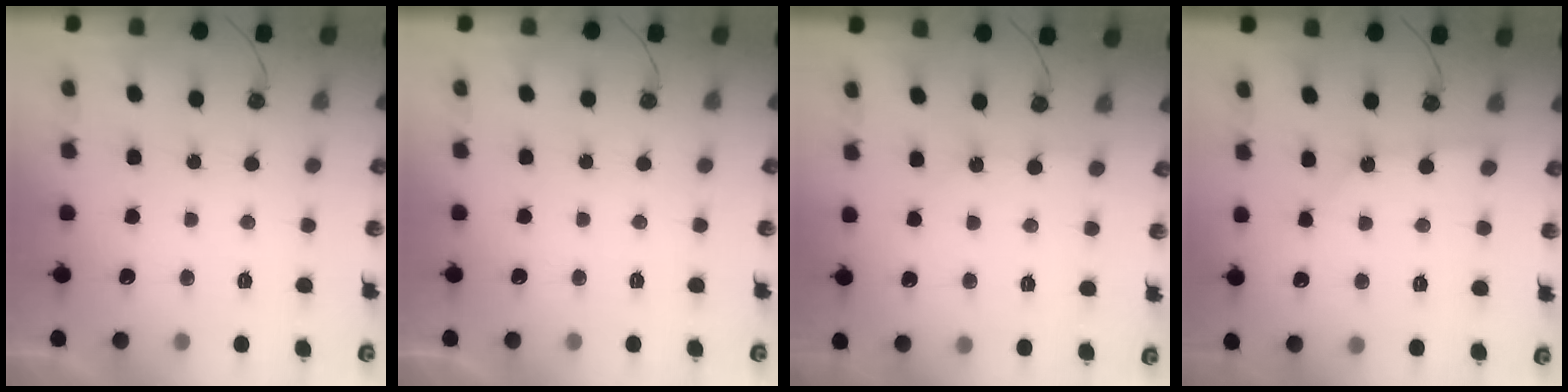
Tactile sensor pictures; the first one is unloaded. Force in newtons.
{"total": 0.0}
{"total": 2.9, "press": 2.9, "slide": 0.4}
{"total": 1.9, "press": 1.9, "slide": 0.3}